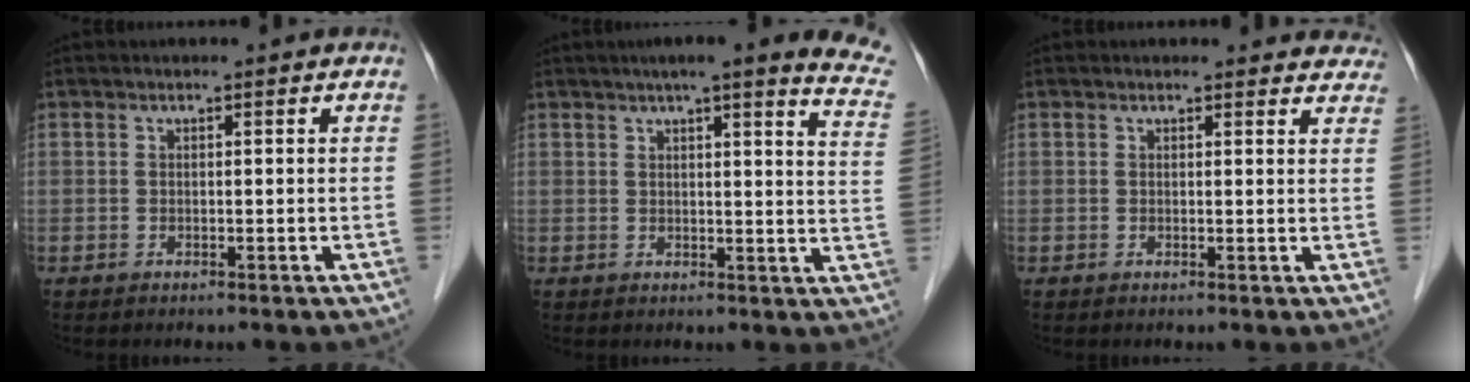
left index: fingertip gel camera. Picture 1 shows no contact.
{"total": 15.9, "force": [12.9, 1.2, 9.1], "torque": [-0.106, -0.023, 0.133]}
{"total": 5.6, "force": [5.2, 1.8, 0.7], "torque": [0.018, -0.007, 0.031]}